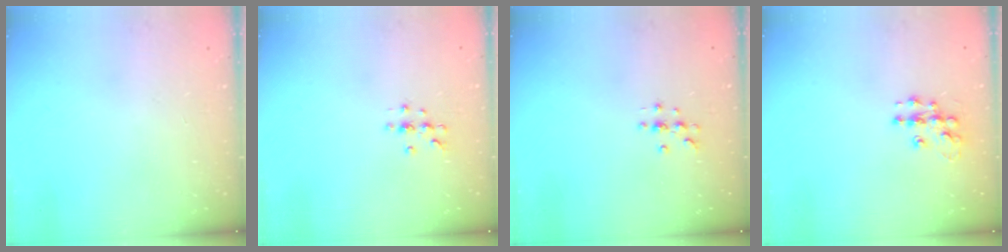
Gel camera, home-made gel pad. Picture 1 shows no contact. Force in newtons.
{"total": 4.9, "press": 4.9, "slide": 0.5}
{"total": 3.3, "press": 3.3, "slide": 0.4}
{"total": 9.4, "press": 9.4, "slide": 0.5}